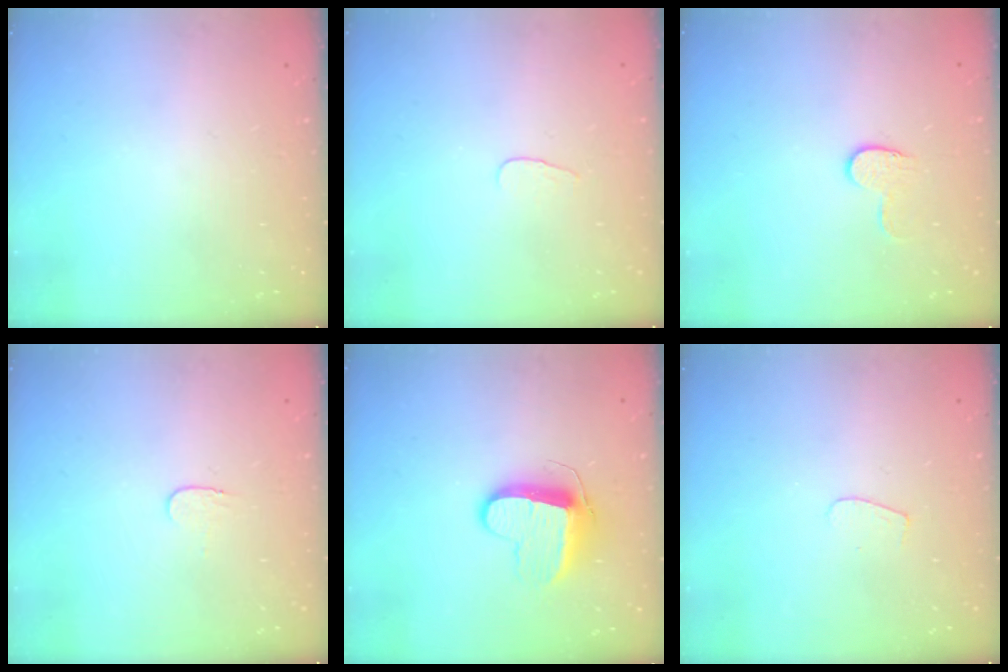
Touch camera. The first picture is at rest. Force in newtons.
{"total": 2.8, "press": 2.8, "slide": 0.3}
{"total": 6.2, "press": 6.2, "slide": 0.4}
{"total": 3.7, "press": 3.7, "slide": 0.4}
{"total": 10.5, "press": 10.5, "slide": 0.4}
{"total": 3.6, "press": 3.6, "slide": 0.3}